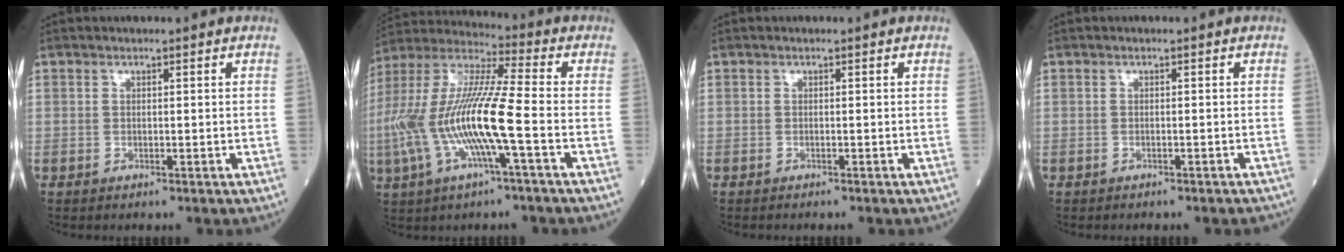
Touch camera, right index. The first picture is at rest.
{"total": 17.1, "force": [-3.8, 1.7, 16.6], "torque": [-0.354, 0.001, -0.076]}
{"total": 1.0, "force": [-0.9, 0.1, 0.4], "torque": [-0.007, -0.001, -0.012]}
{"total": 3.5, "force": [-3.1, 0.9, 1.3], "torque": [-0.021, -0.003, -0.034]}